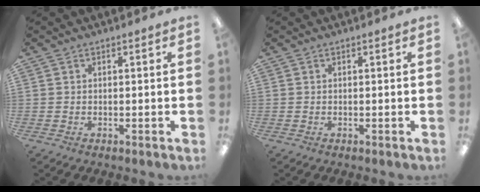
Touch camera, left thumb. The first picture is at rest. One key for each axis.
{"total": 0.0}